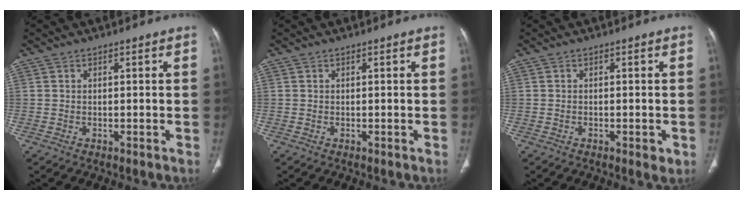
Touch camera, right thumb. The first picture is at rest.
{"total": 0.0}
{"total": 1.9, "force": [-0.7, 0.7, 1.5], "torque": [-0.020, -0.002, -0.008]}